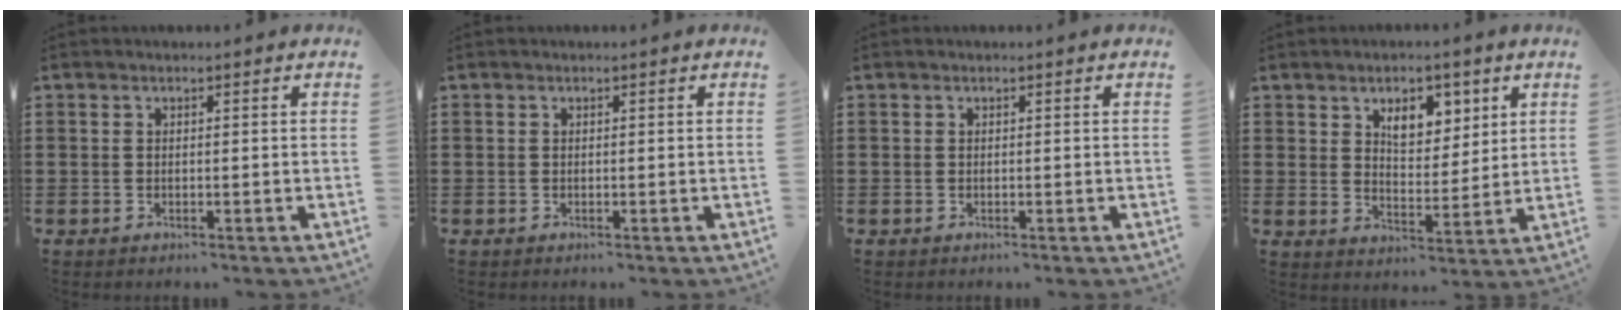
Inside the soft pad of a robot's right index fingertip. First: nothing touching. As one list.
[{"total": 0.0}, {"total": 0.0}, {"total": 5.8, "force": [3.3, 3.4, 3.3], "torque": [-0.056, 0.004, 0.055]}]